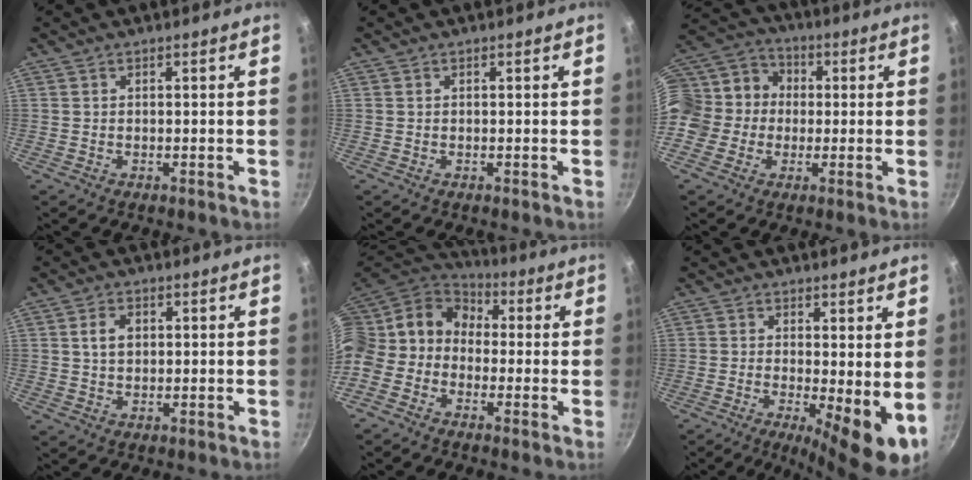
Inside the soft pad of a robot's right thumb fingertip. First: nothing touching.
{"total": 0.0}
{"total": 15.8, "force": [0.3, 14.1, 7.3], "torque": [-0.125, 0.042, -0.006]}
{"total": 3.7, "force": [0.8, 2.6, 2.4], "torque": [-0.031, 0.003, 0.014]}
{"total": 17.6, "force": [-1.2, 14.1, 10.5], "torque": [-0.210, 0.060, -0.048]}
{"total": 9.2, "force": [-0.9, 2.5, 8.9], "torque": [-0.122, -0.010, -0.010]}